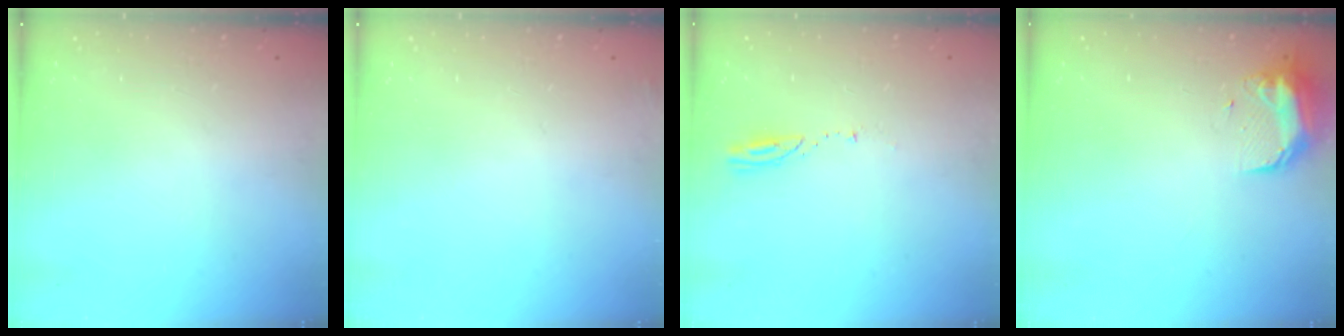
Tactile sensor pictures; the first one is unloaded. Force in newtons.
{"total": 2.3, "press": 2.2, "slide": 0.8}
{"total": 3.3, "press": 3.3, "slide": 0.3}
{"total": 9.7, "press": 9.7, "slide": 0.7}